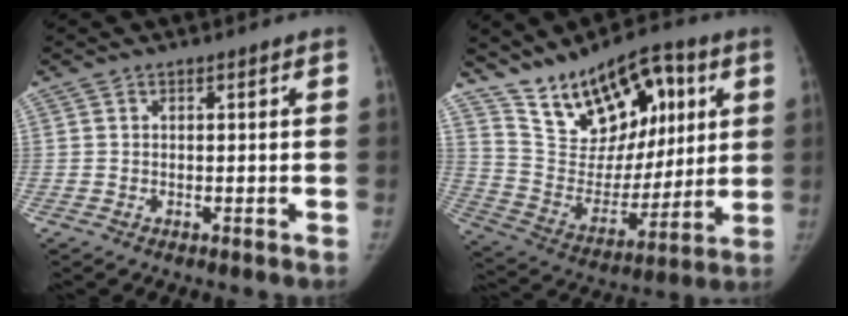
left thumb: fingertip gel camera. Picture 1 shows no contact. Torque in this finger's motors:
{"motor_torque": [0.52, 0.51, 1.41, -1.37, 0.02]}